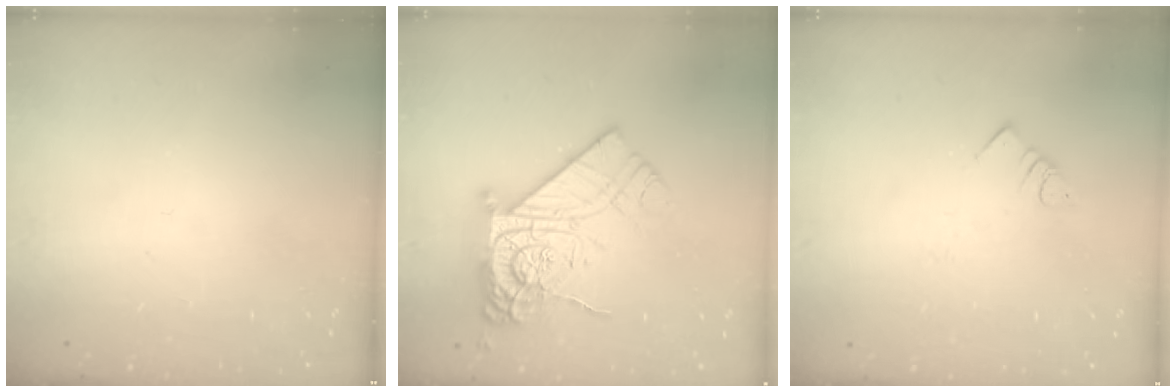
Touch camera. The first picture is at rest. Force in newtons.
{"total": 20.2, "press": 20.1, "slide": 1.9}
{"total": 3.2, "press": 3.2, "slide": 0.1}